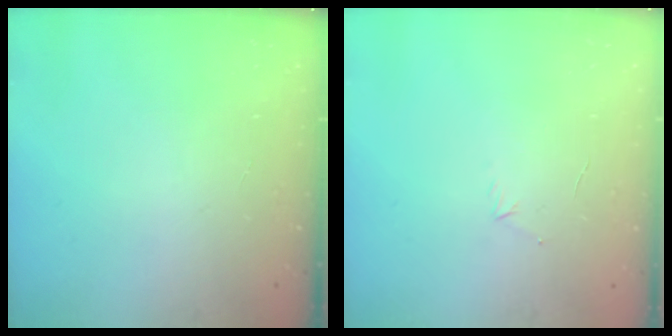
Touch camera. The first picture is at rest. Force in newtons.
{"total": 3.2, "press": 3.1, "slide": 0.8}